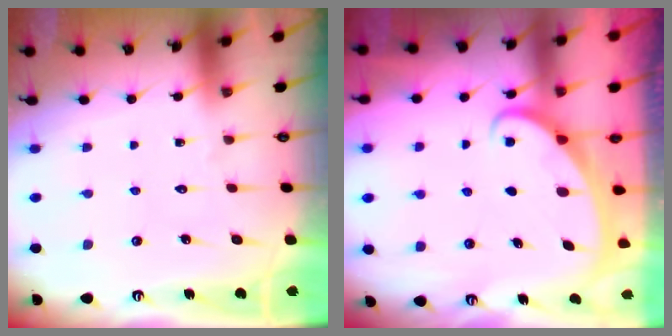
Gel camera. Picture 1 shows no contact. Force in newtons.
{"total": 2.1, "press": 2.1, "slide": 0.1}